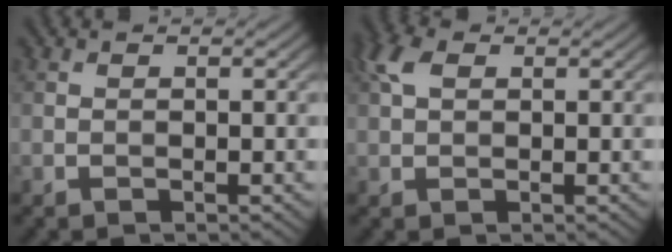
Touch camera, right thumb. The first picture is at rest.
{"total": 3.4, "force": [1.4, 2.1, 2.3], "torque": [-0.061, 0.012, 0.024]}